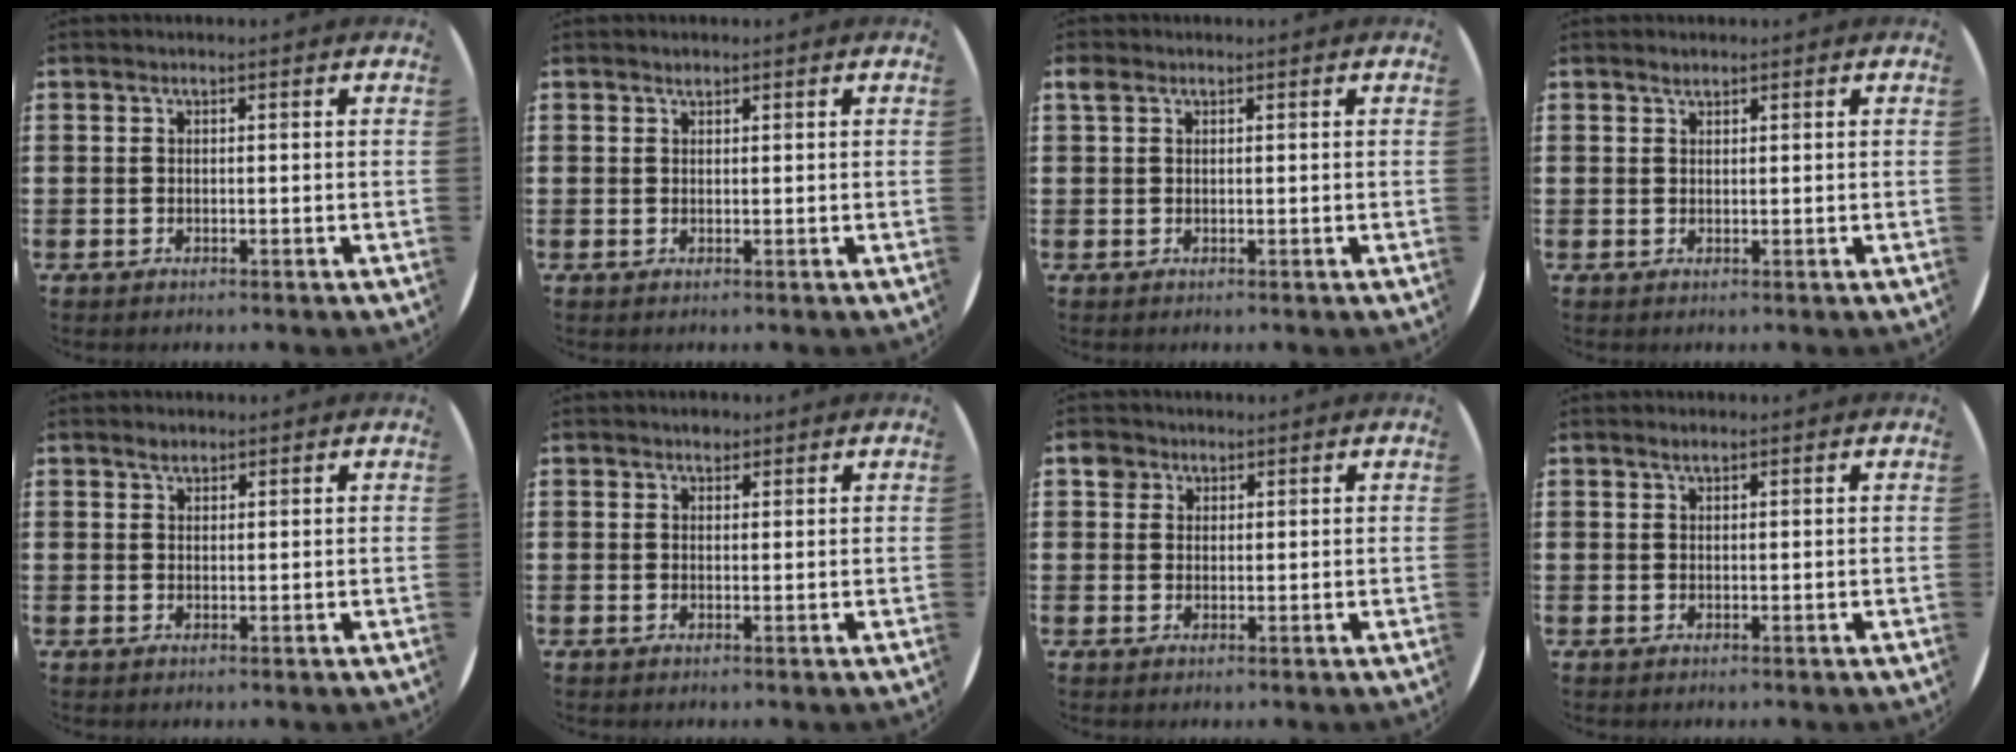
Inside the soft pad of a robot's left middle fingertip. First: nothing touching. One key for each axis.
{"total": 0.6, "fx": 0.5, "fy": 0.3, "fz": 0.1, "tx": -0.001, "ty": 0.003, "tz": 0.009}
{"total": 0.9, "fx": 0.5, "fy": 0.6, "fz": 0.4, "tx": -0.009, "ty": 0.005, "tz": 0.010}
{"total": 0.7, "fx": 0.7, "fy": 0.3, "fz": 0.1, "tx": -0.003, "ty": 0.002, "tz": 0.013}
{"total": 1.1, "fx": 1.0, "fy": 0.5, "fz": 0.3, "tx": 0.001, "ty": -0.001, "tz": 0.017}
{"total": 1.1, "fx": 1.0, "fy": 0.4, "fz": 0.1, "tx": 0.006, "ty": 0.001, "tz": 0.017}
{"total": 2.3, "fx": 1.6, "fy": 1.6, "fz": 0.3, "tx": 0.008, "ty": 0.000, "tz": 0.029}
{"total": 0.7, "fx": 0.6, "fy": 0.1, "fz": 0.4, "tx": -0.008, "ty": 0.002, "tz": 0.011}